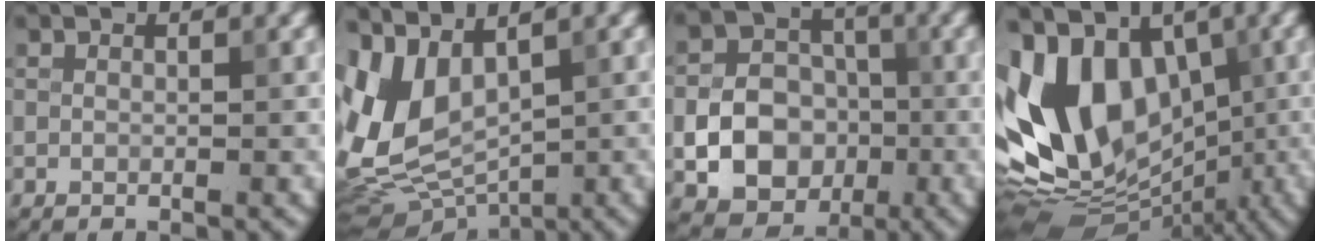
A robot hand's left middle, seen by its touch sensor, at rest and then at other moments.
{"total": 8.2, "force": [1.9, 5.0, 6.2], "torque": [-0.135, -0.016, 0.046]}
{"total": 8.2, "force": [-1.9, 6.9, 4.0], "torque": [-0.041, -0.010, -0.054]}
{"total": 13.1, "force": [0.9, 9.4, 9.0], "torque": [-0.165, 0.002, 0.002]}